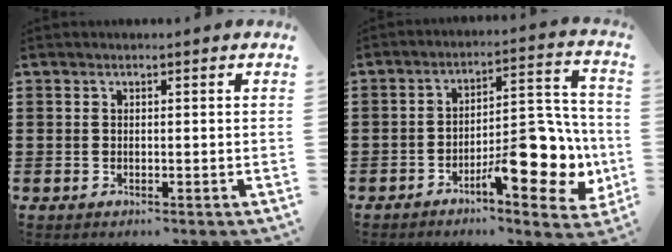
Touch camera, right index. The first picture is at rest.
{"total": 11.3, "force": [-5.2, 4.0, 9.2], "torque": [-0.102, 0.001, -0.092]}